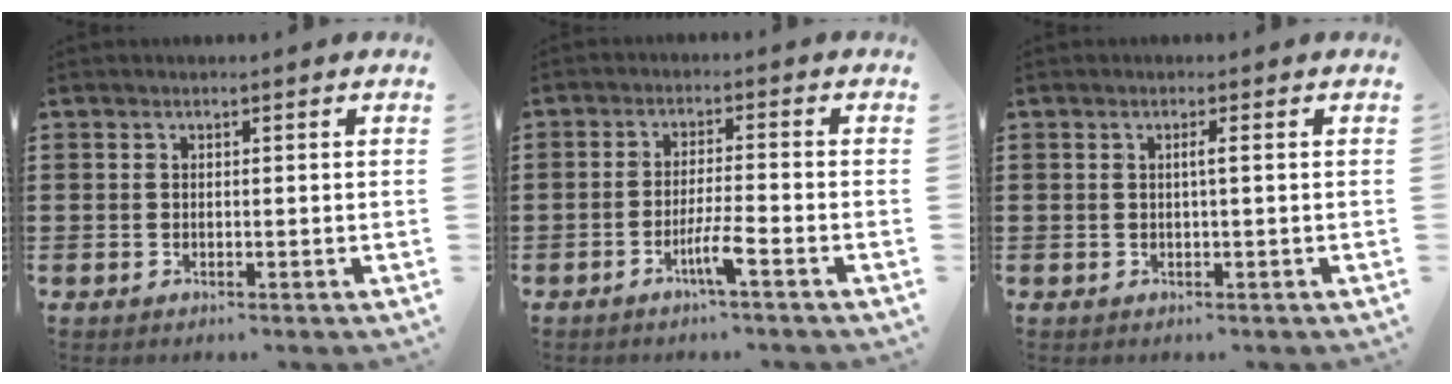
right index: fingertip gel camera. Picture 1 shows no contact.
{"total": 4.2, "force": [-2.4, -0.1, 3.5], "torque": [-0.064, -0.007, -0.045]}
{"total": 1.5, "force": [-0.1, -0.1, 1.5], "torque": [-0.026, -0.001, -0.004]}